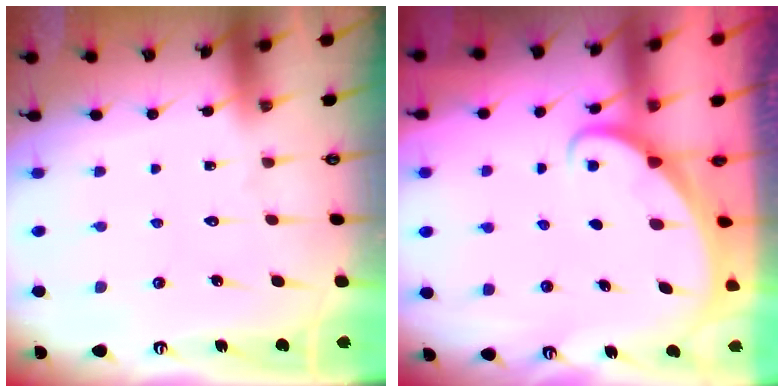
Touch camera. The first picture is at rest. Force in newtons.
{"total": 1.9, "press": 1.9, "slide": 0.1}